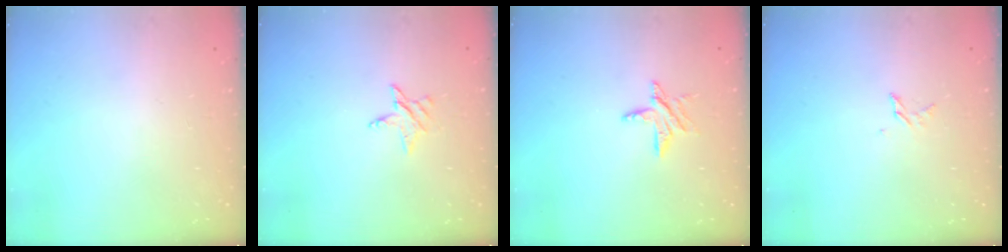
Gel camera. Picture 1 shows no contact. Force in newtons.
{"total": 2.7, "press": 2.7, "slide": 0.2}
{"total": 6.6, "press": 6.6, "slide": 0.3}
{"total": 3.1, "press": 3.1, "slide": 0.4}